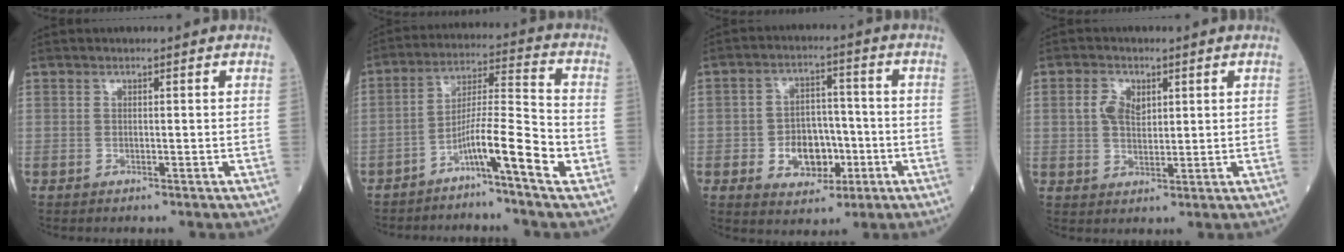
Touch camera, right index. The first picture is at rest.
{"total": 8.4, "force": [-4.7, -0.8, 7.0], "torque": [-0.116, 0.010, -0.084]}
{"total": 7.9, "force": [-2.1, 5.4, 5.3], "torque": [-0.089, 0.014, -0.027]}
{"total": 4.2, "force": [1.4, 2.6, 3.0], "torque": [-0.064, 0.009, 0.032]}